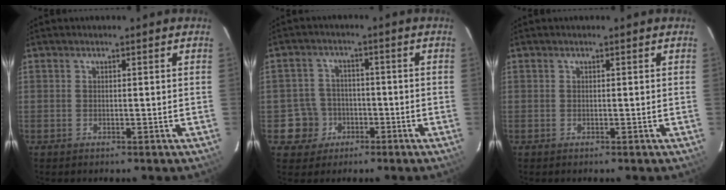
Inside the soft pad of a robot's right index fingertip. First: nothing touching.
{"total": 6.1, "force": [-2.2, 5.7, 0.3], "torque": [-0.015, 0.025, -0.033]}
{"total": 0.0}